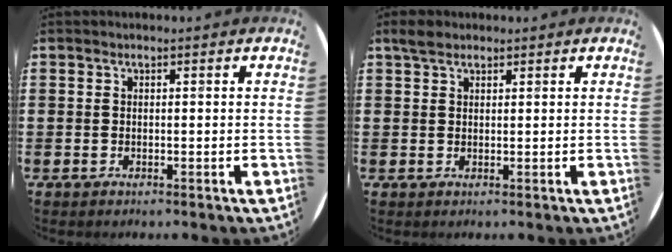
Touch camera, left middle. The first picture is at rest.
{"total": 1.8, "force": [1.5, 0.8, 0.8], "torque": [-0.009, 0.002, 0.026]}